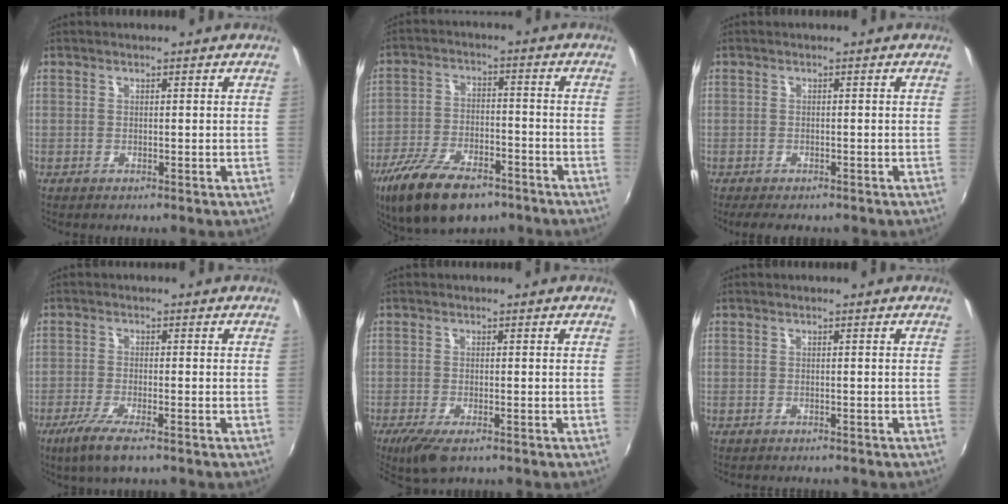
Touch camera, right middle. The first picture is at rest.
{"total": 16.5, "force": [-11.2, 7.3, 9.8], "torque": [-0.208, -0.032, -0.190]}
{"total": 3.6, "force": [-2.8, 1.6, 1.5], "torque": [-0.037, -0.013, -0.046]}
{"total": 6.5, "force": [-4.3, 1.0, 4.8], "torque": [-0.115, -0.023, -0.080]}
{"total": 5.9, "force": [-4.0, 1.7, 4.0], "torque": [-0.092, -0.026, -0.070]}
{"total": 1.8, "force": [-1.7, 0.4, 0.4], "torque": [-0.016, -0.011, -0.025]}